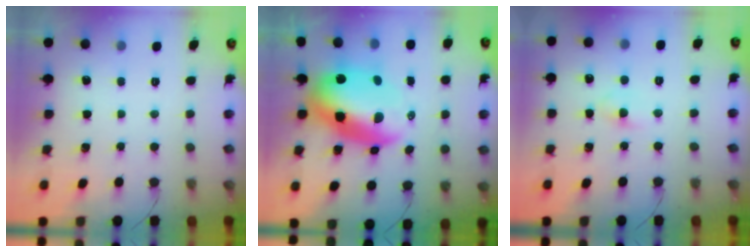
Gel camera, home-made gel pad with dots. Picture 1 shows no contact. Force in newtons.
{"total": 16.2, "press": 15.9, "slide": 3.1}
{"total": 3.2, "press": 2.9, "slide": 1.2}